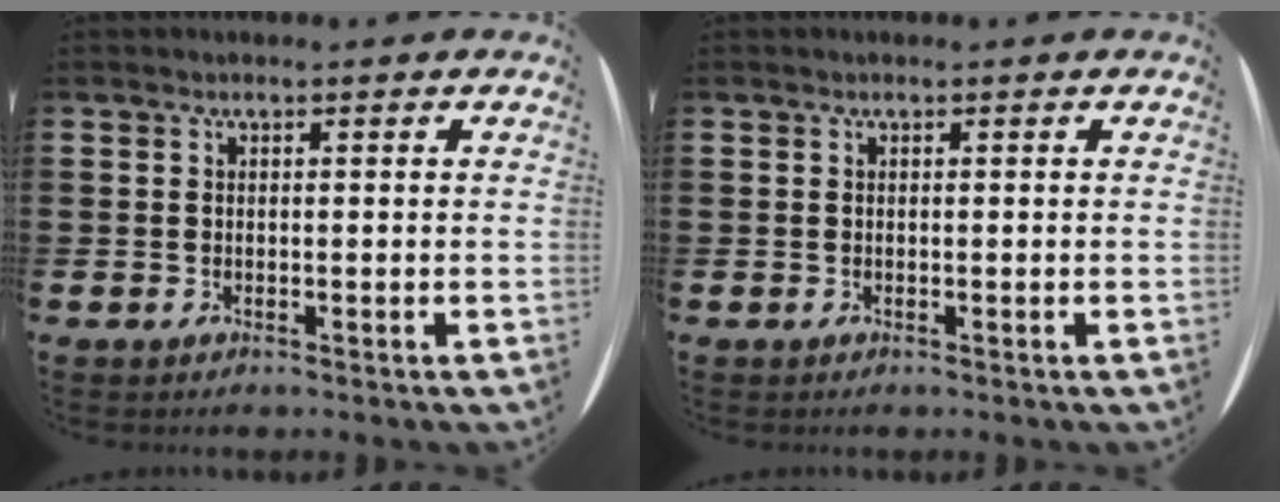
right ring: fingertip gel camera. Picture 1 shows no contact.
{"total": 0.0}